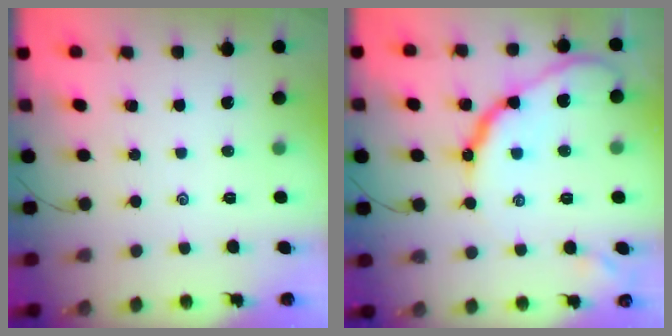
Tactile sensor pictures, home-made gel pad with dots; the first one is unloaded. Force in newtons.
{"total": 14.2, "press": 14.2, "slide": 0.9}